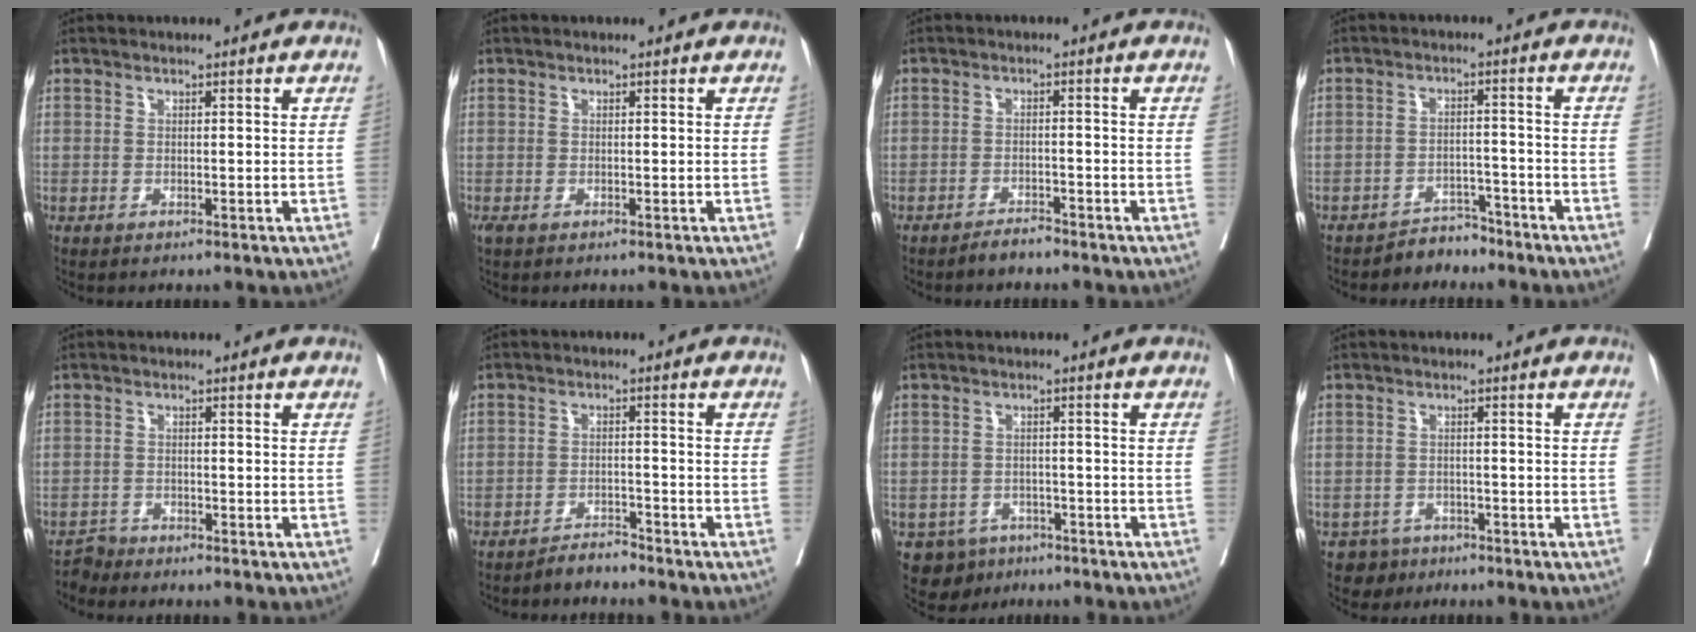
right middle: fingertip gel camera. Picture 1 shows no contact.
{"total": 0.6, "force": [-0.3, 0.3, 0.4], "torque": [-0.009, -0.002, -0.003]}
{"total": 2.0, "force": [-1.9, 0.2, 0.5], "torque": [-0.011, -0.003, -0.032]}
{"total": 3.6, "force": [-3.3, 1.4, -0.3], "torque": [0.006, 0.002, -0.053]}
{"total": 1.7, "force": [-1.5, 0.1, -0.8], "torque": [0.019, -0.006, -0.029]}
{"total": 2.5, "force": [-2.5, 0.0, 0.0], "torque": [0.001, -0.010, -0.044]}
{"total": 4.8, "force": [-3.1, 3.5, 0.7], "torque": [-0.009, 0.004, -0.043]}
{"total": 3.1, "force": [-2.2, 2.1, -0.4], "torque": [0.003, 0.007, -0.035]}